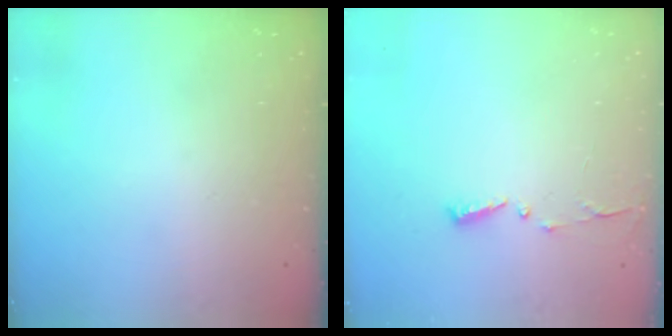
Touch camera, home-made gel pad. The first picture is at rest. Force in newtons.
{"total": 3.9, "press": 3.9, "slide": 0.3}